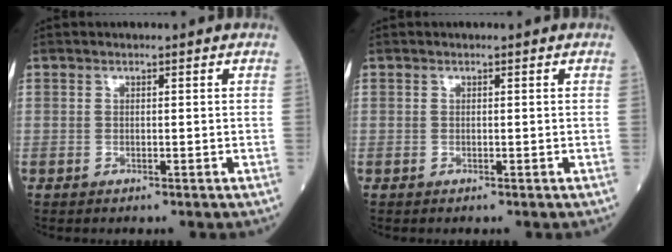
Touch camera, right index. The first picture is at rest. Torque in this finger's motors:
{"motor_torque": [0.00, 0.00, -0.01, 0.00]}